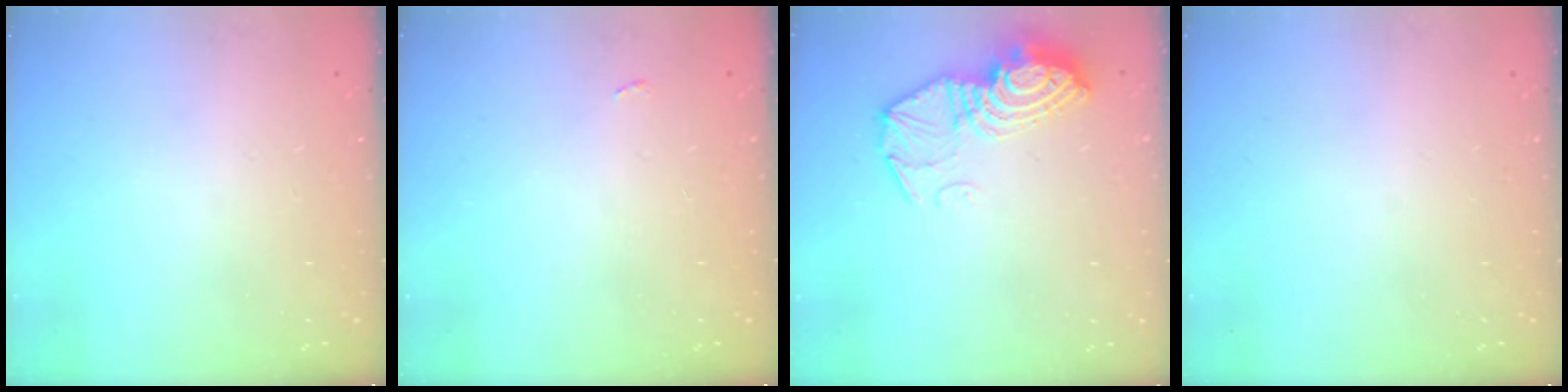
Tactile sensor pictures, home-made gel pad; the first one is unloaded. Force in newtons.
{"total": 2.2, "press": 2.2, "slide": 0.3}
{"total": 12.5, "press": 12.4, "slide": 1.2}
{"total": 0.0}